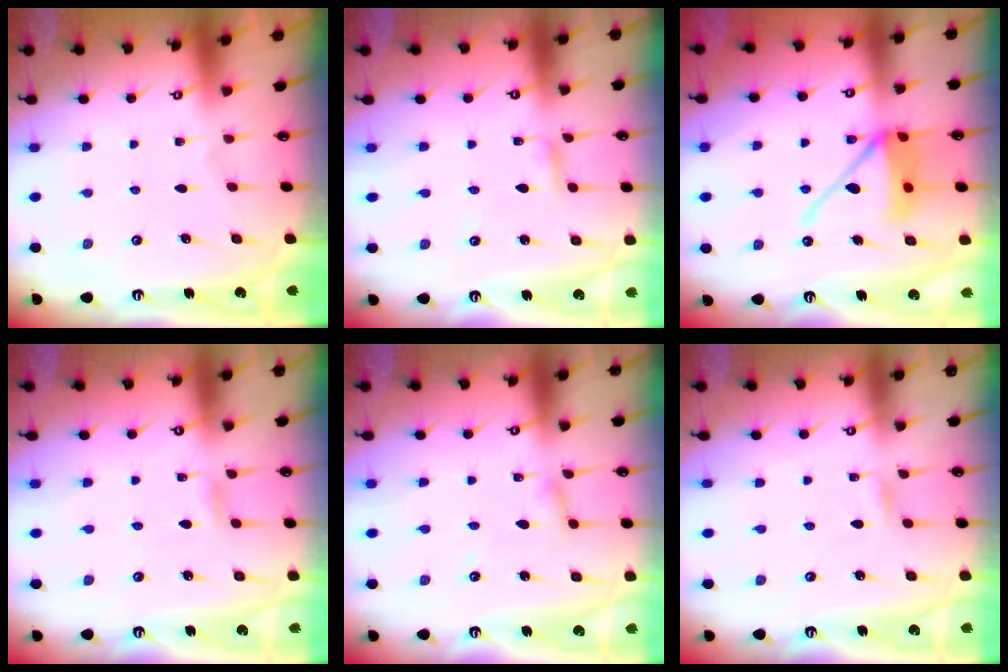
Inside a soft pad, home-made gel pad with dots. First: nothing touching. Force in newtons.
{"total": 2.1, "press": 2.1, "slide": 0.1}
{"total": 12.4, "press": 12.2, "slide": 2.2}
{"total": 4.6, "press": 4.6, "slide": 0.5}
{"total": 2.7, "press": 2.7, "slide": 0.2}
{"total": 1.1, "press": 1.1, "slide": 0.1}